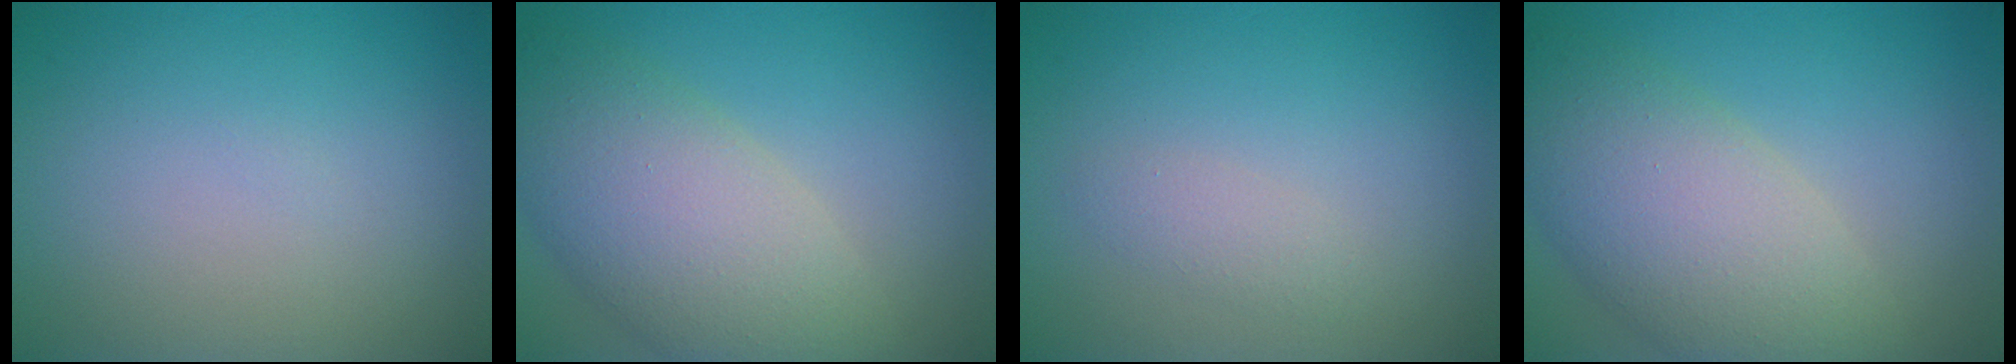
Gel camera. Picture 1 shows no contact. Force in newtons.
{"total": 8.1, "press": 8.1, "slide": 0.5}
{"total": 1.4, "press": 1.4, "slide": 0.1}
{"total": 8.1, "press": 8.1, "slide": 0.5}